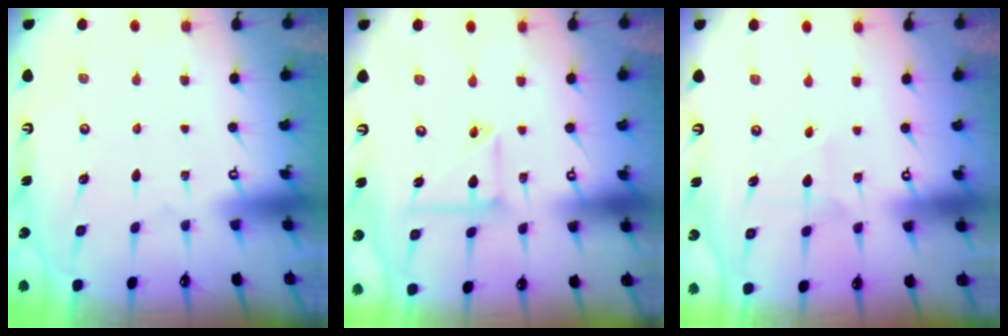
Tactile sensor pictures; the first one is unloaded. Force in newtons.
{"total": 6.8, "press": 6.8, "slide": 0.3}
{"total": 3.7, "press": 3.7, "slide": 0.5}